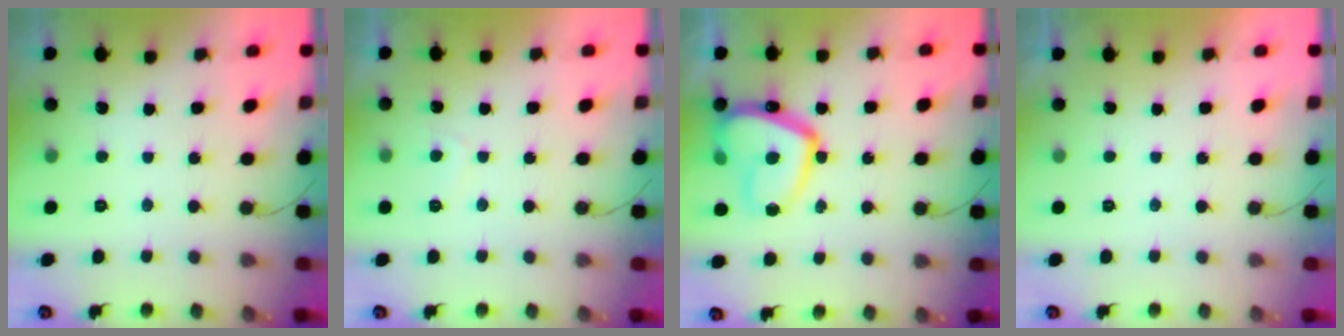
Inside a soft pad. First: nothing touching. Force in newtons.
{"total": 2.8, "press": 2.7, "slide": 0.6}
{"total": 17.7, "press": 17.7, "slide": 1.5}
{"total": 2.3, "press": 2.3, "slide": 0.4}